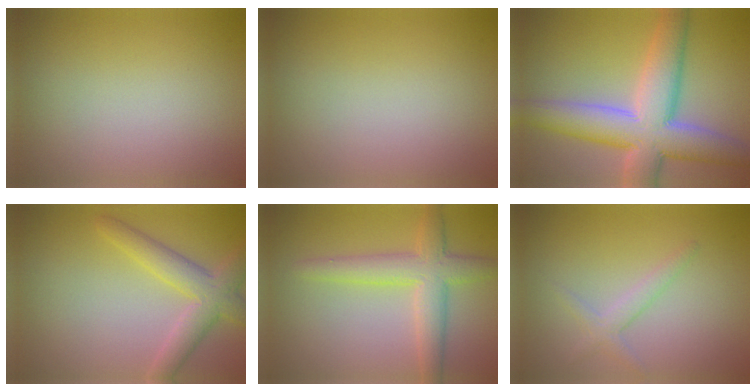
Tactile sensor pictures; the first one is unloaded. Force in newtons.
{"total": 0.0}
{"total": 10.1, "press": 10.0, "slide": 0.8}
{"total": 4.2, "press": 4.2, "slide": 0.5}
{"total": 4.6, "press": 4.6, "slide": 0.2}
{"total": 1.8, "press": 1.8, "slide": 0.1}